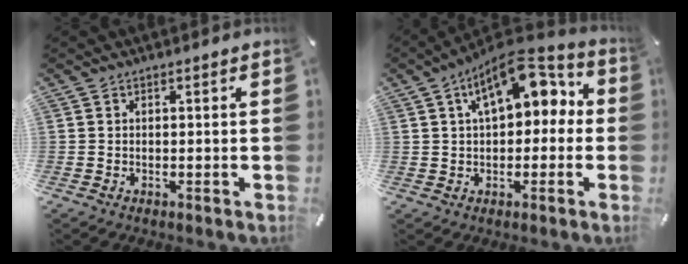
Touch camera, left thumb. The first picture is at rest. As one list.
[{"total": 13.0, "force": [5.2, 7.5, 9.2], "torque": [-0.139, -0.017, 0.090]}]